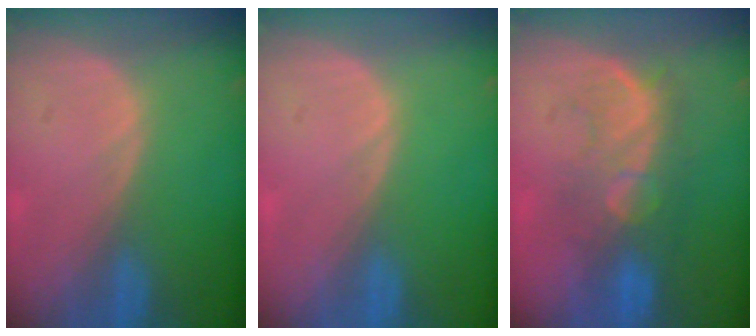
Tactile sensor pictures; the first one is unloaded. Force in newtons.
{"total": 0.0}
{"total": 8.0, "press": 7.9, "slide": 1.6}